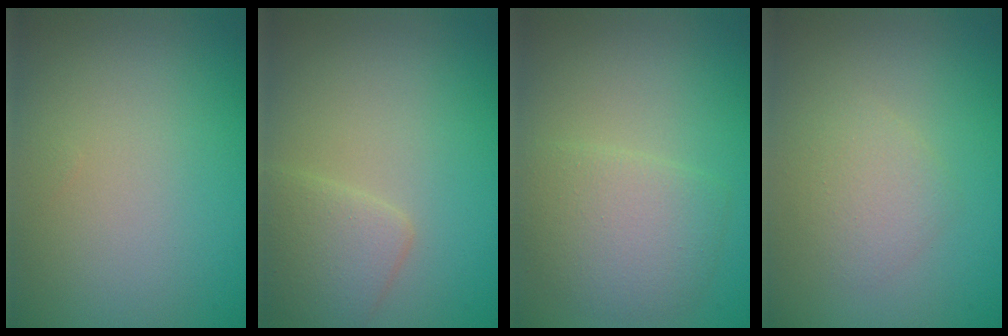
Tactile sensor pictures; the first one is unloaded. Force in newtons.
{"total": 2.9, "press": 2.9, "slide": 0.1}
{"total": 3.9, "press": 3.9, "slide": 0.1}
{"total": 2.1, "press": 2.1, "slide": 0.0}